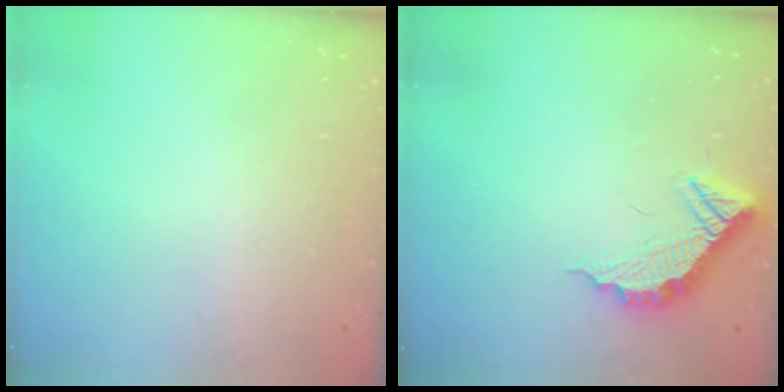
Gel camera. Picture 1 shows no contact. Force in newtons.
{"total": 14.3, "press": 14.2, "slide": 1.0}